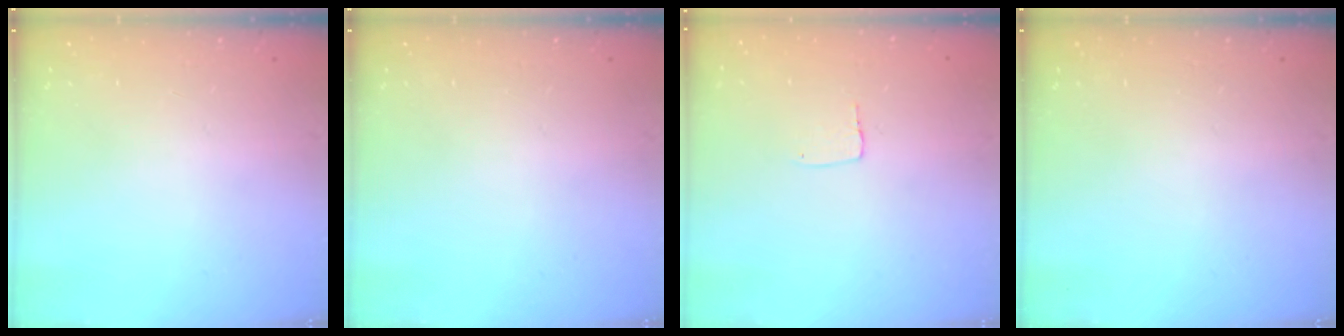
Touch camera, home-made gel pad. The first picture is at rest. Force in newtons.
{"total": 0.0}
{"total": 3.8, "press": 3.8, "slide": 0.1}
{"total": 0.0}